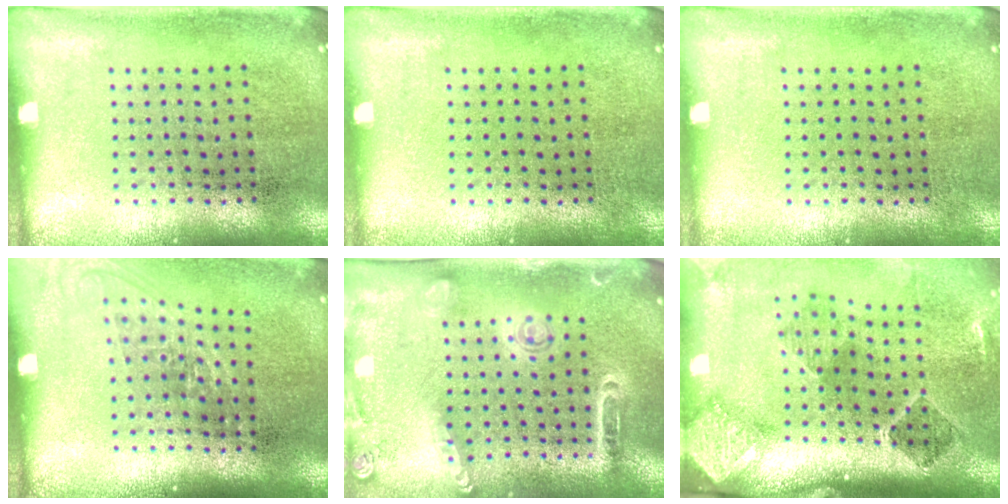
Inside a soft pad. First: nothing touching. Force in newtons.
{"total": 0.0}
{"total": 0.0}
{"total": 1.3, "press": 1.0, "slide": 0.8}
{"total": 1.5, "press": 1.5, "slide": 0.4}
{"total": 3.0, "press": 1.9, "slide": 2.3}